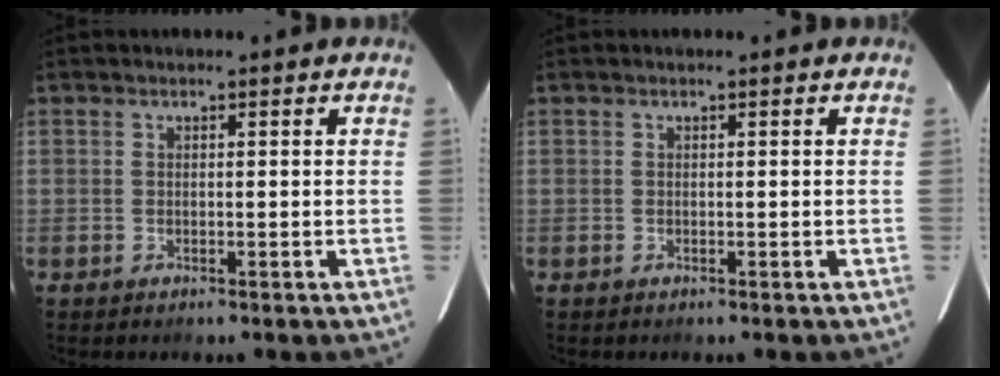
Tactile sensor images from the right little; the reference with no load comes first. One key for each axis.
{"total": 0.0}